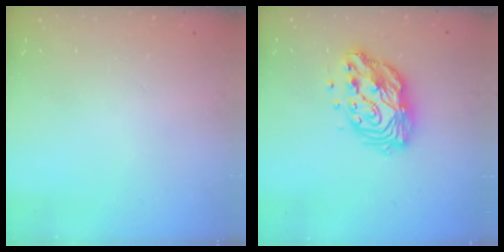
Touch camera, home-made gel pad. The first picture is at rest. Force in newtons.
{"total": 13.4, "press": 13.4, "slide": 1.2}